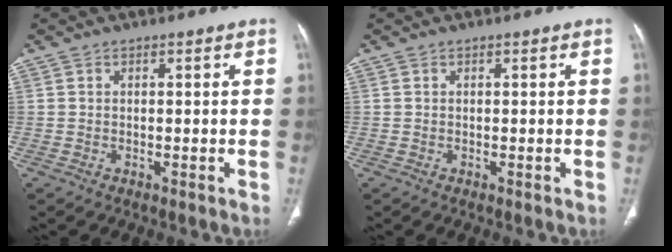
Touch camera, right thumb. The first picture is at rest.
{"total": 0.0}